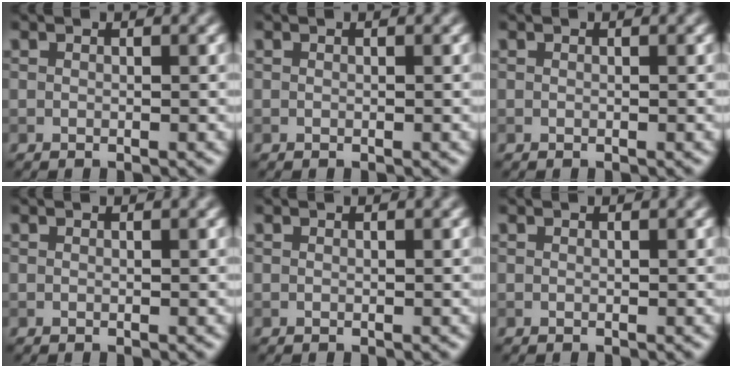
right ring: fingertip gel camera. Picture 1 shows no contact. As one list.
[{"total": 0.0}, {"total": 0.0}, {"total": 0.0}, {"total": 0.0}, {"total": 0.0}]